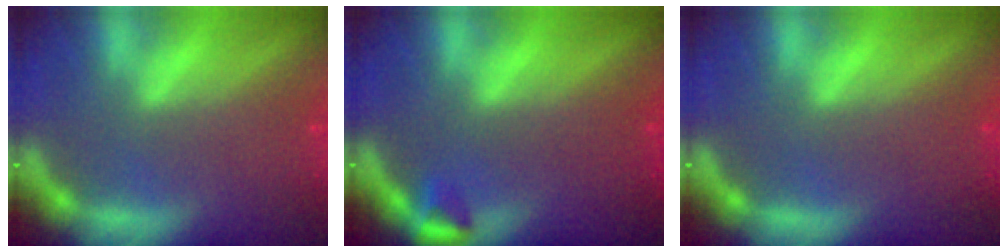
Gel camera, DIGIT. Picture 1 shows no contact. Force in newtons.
{"total": 1.5}
{"total": 0.0}